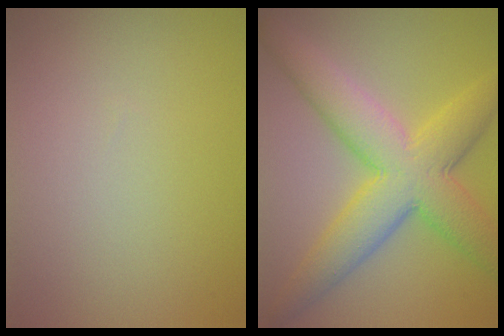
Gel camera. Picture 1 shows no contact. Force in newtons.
{"total": 8.8, "press": 8.8, "slide": 0.1}